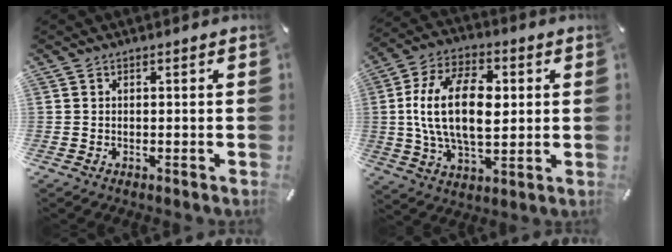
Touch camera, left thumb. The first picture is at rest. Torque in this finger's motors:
{"motor_torque": [2.46, 2.54, 0.57, -0.02, 0.28]}